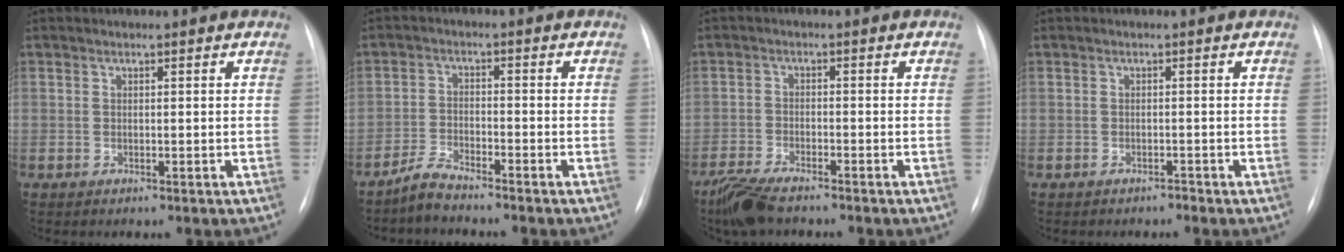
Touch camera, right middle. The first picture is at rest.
{"total": 3.5, "force": [-3.3, 0.2, 0.9], "torque": [-0.023, -0.011, -0.068]}
{"total": 6.4, "force": [-5.3, 1.2, 3.4], "torque": [-0.072, -0.018, -0.099]}
{"total": 0.7, "force": [-0.6, 0.2, 0.0], "torque": [-0.004, -0.002, -0.014]}